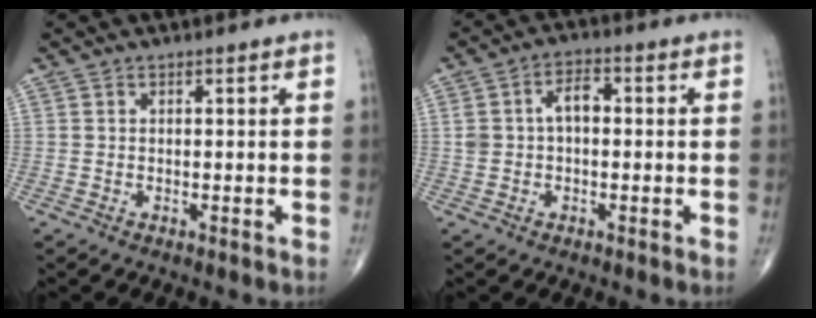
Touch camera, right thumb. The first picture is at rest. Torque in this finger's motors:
{"motor_torque": [0.08, -0.01, 0.56, -0.06, 0.00]}